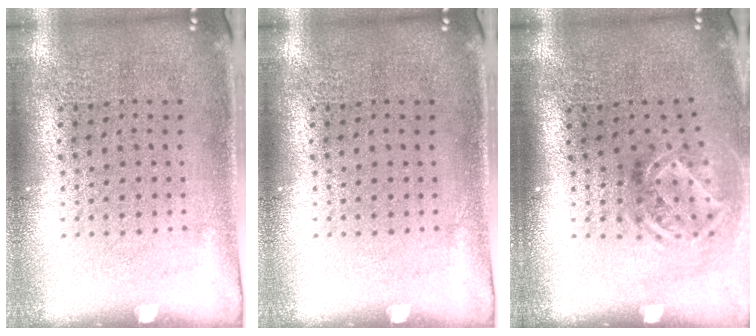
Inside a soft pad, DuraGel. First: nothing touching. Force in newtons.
{"total": 0.0}
{"total": 2.0, "press": 1.3, "slide": 1.4}